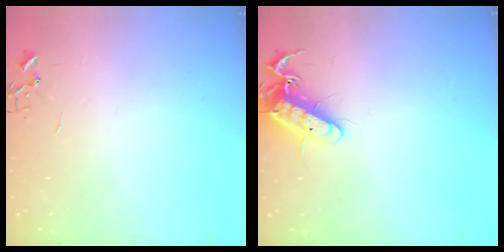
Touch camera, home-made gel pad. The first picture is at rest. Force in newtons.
{"total": 13.7, "press": 13.6, "slide": 1.5}